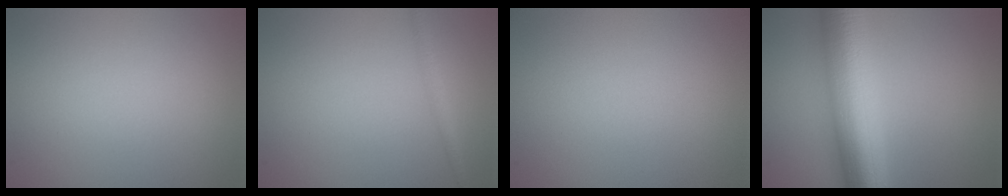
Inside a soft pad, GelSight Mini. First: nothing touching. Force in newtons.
{"total": 1.5, "press": 1.5, "slide": 0.0}
{"total": 0.0}
{"total": 10.7, "press": 10.7, "slide": 0.1}